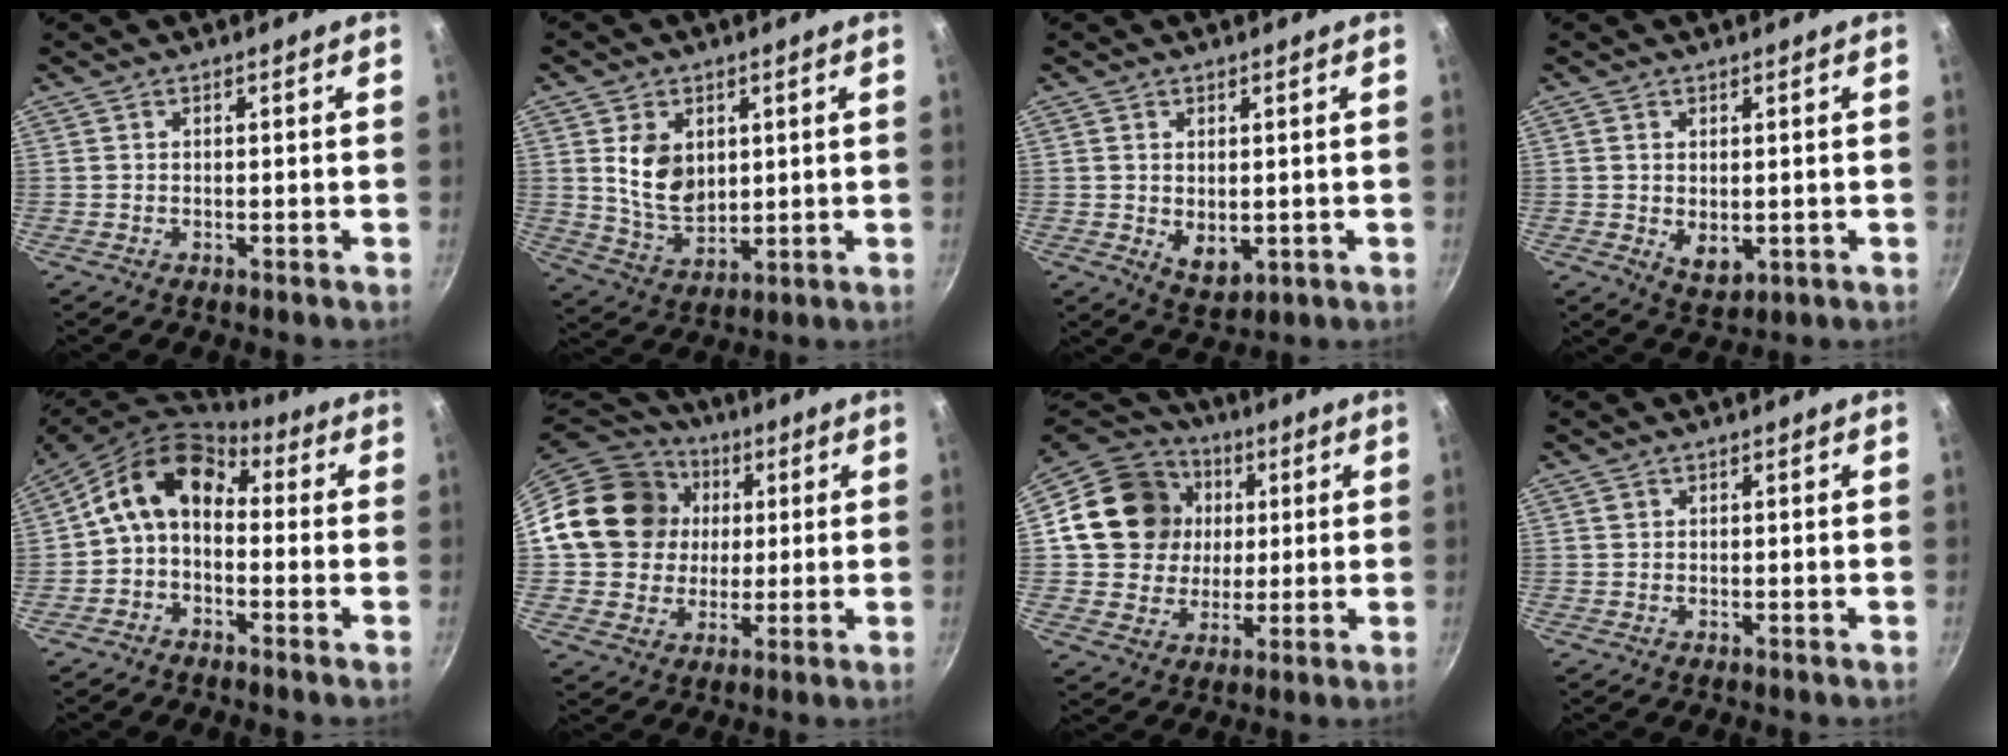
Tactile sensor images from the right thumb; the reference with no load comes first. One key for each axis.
{"total": 9.7, "fx": 2.3, "fy": 6.8, "fz": 6.6, "tx": -0.101, "ty": -0.023, "tz": 0.053}
{"total": 5.3, "fx": 0.1, "fy": 3.4, "fz": 4.0, "tx": -0.064, "ty": -0.016, "tz": 0.011}
{"total": 4.8, "fx": -0.1, "fy": 3.1, "fz": 3.7, "tx": -0.059, "ty": -0.014, "tz": 0.008}
{"total": 11.0, "fx": -0.1, "fy": 7.8, "fz": 7.8, "tx": -0.125, "ty": 0.043, "tz": -0.026}
{"total": 18.6, "fx": 3.0, "fy": 16.3, "fz": 8.3, "tx": -0.132, "ty": 0.022, "tz": 0.051}
{"total": 18.1, "fx": 3.3, "fy": 16.0, "fz": 8.0, "tx": -0.127, "ty": 0.018, "tz": 0.055}
{"total": 0.8, "fx": 0.3, "fy": 0.7, "fz": 0.3, "tx": -0.003, "ty": 0.002, "tz": 0.004}